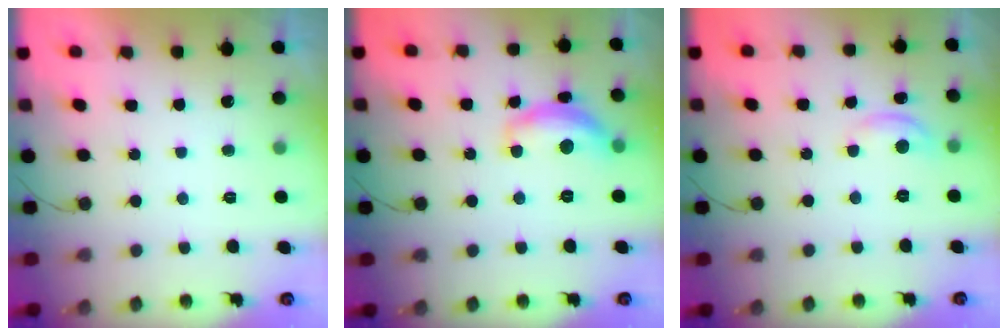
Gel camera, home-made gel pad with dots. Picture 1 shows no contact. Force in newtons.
{"total": 12.7, "press": 12.7, "slide": 0.7}
{"total": 5.5, "press": 5.5, "slide": 0.2}